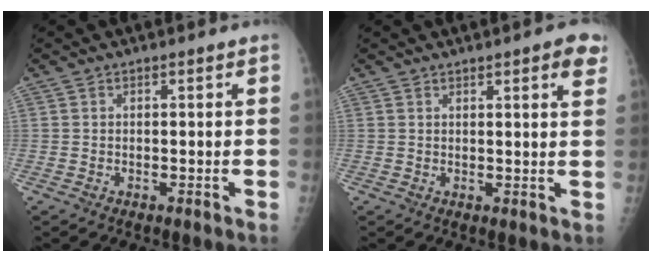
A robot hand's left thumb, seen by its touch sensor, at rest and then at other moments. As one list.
[{"total": 4.8, "force": [2.8, 1.0, 3.8], "torque": [-0.037, -0.010, 0.030]}]